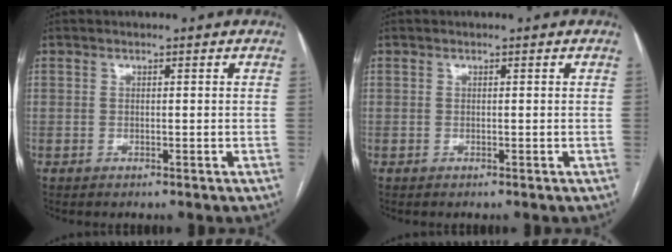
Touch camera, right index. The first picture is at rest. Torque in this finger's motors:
{"motor_torque": [0.00, 0.00, 0.00, 0.00]}